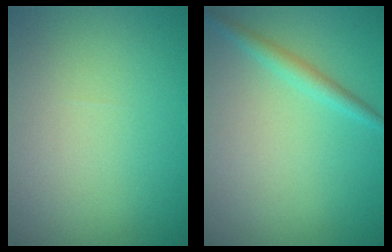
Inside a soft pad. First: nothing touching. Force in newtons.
{"total": 1.8, "press": 1.8, "slide": 0.1}